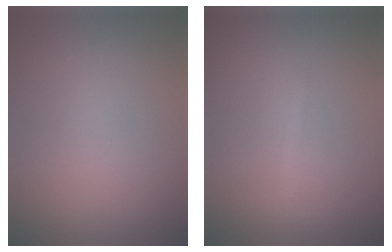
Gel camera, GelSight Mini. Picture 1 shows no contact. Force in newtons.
{"total": 1.5, "press": 1.5, "slide": 0.1}